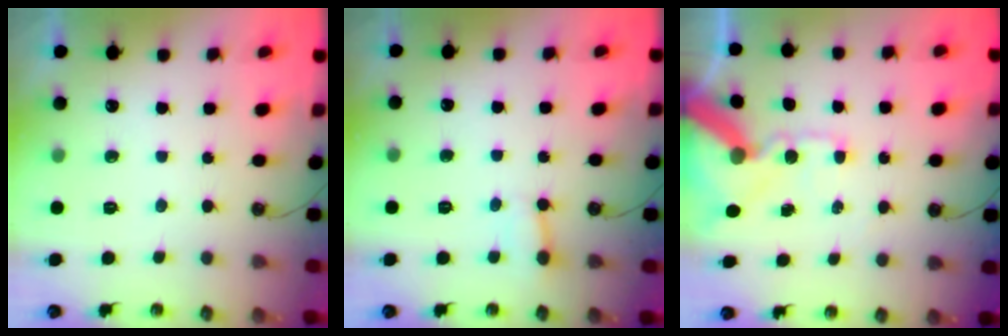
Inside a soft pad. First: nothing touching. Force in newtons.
{"total": 3.0, "press": 2.9, "slide": 0.4}
{"total": 15.4, "press": 15.2, "slide": 2.4}